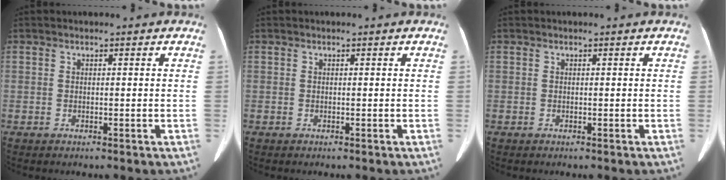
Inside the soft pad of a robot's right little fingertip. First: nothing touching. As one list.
[{"total": 0.0}, {"total": 0.0}]